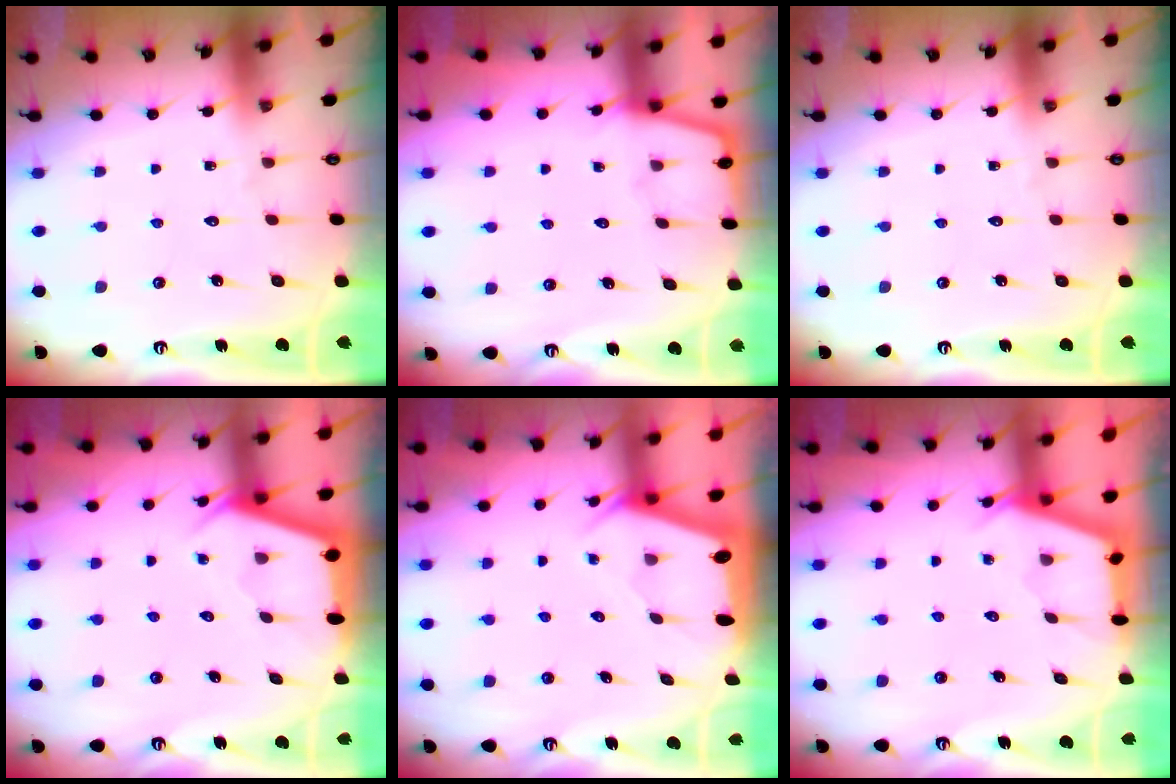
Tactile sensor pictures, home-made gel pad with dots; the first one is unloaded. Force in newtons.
{"total": 2.7, "press": 2.6, "slide": 0.4}
{"total": 0.0}
{"total": 2.7, "press": 2.6, "slide": 0.3}
{"total": 1.9, "press": 1.8, "slide": 0.3}
{"total": 2.9, "press": 2.9, "slide": 0.3}